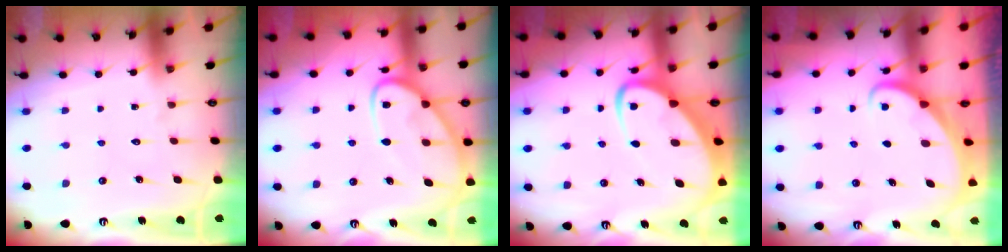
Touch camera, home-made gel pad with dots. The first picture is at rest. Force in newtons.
{"total": 11.6, "press": 11.5, "slide": 1.2}
{"total": 7.6, "press": 7.5, "slide": 0.8}
{"total": 2.0, "press": 2.0, "slide": 0.2}